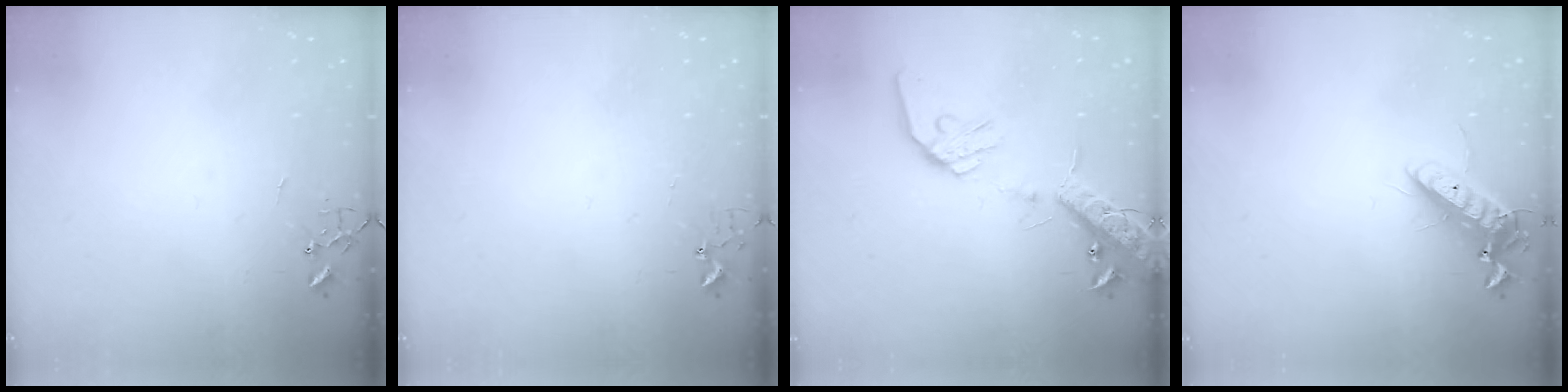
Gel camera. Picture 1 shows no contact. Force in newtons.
{"total": 2.7, "press": 2.7, "slide": 0.3}
{"total": 18.9, "press": 18.6, "slide": 3.4}
{"total": 13.1, "press": 12.9, "slide": 2.5}